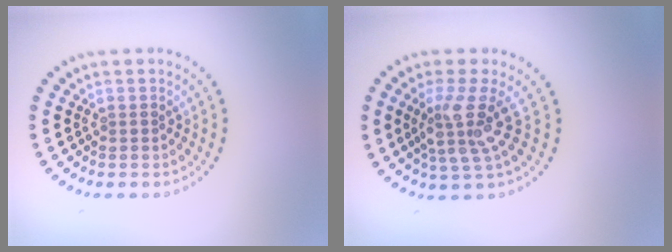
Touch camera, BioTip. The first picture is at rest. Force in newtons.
{"total": 3.8, "press": 2.9, "slide": 2.6}